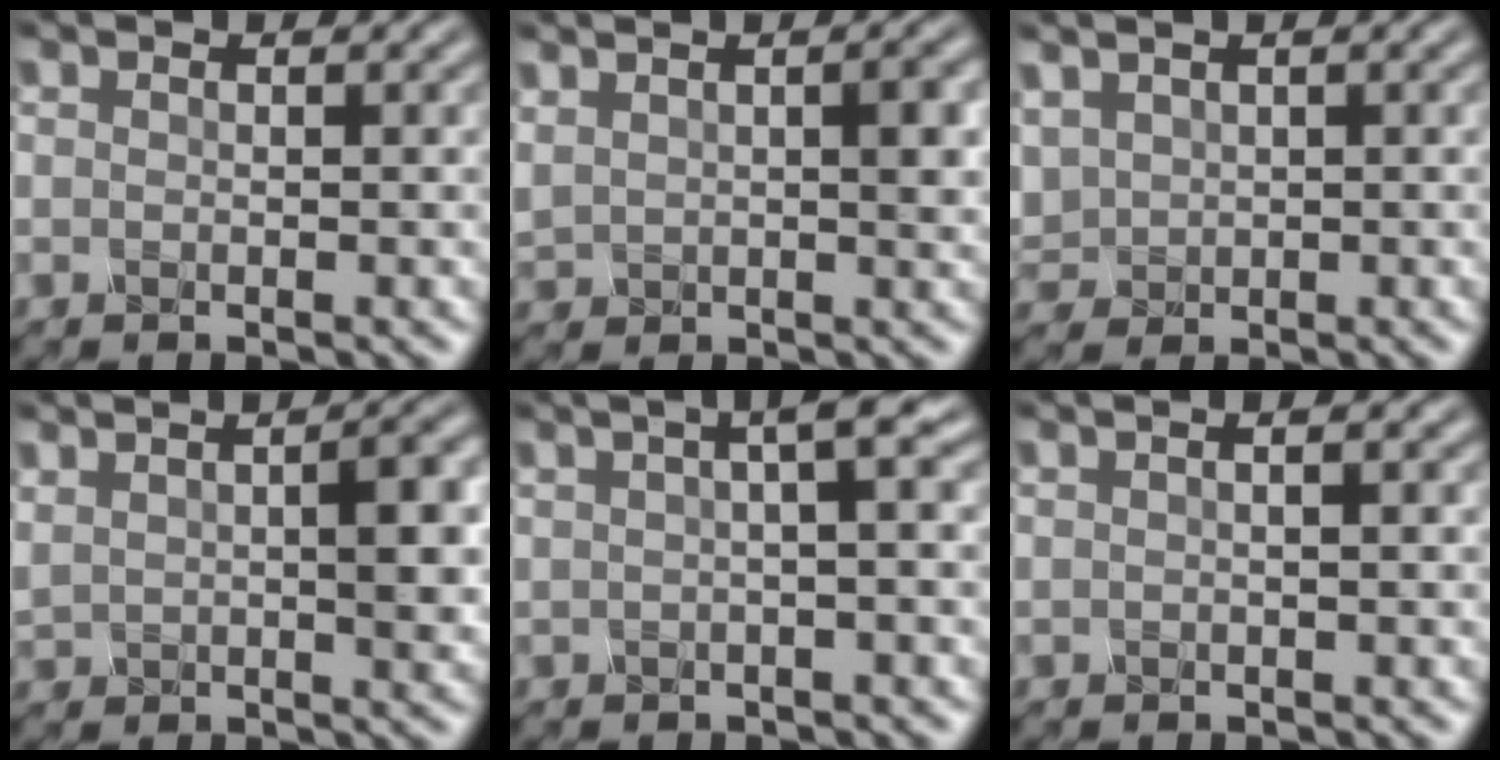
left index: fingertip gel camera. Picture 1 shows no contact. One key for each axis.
{"total": 3.8, "fx": 1.5, "fy": 1.8, "fz": 3.0, "tx": -0.063, "ty": 0.006, "tz": 0.030}
{"total": 2.6, "fx": 1.0, "fy": 2.1, "fz": 1.2, "tx": -0.038, "ty": 0.001, "tz": 0.023}
{"total": 5.2, "fx": 1.6, "fy": 2.2, "fz": 4.5, "tx": -0.080, "ty": 0.008, "tz": 0.031}
{"total": 3.4, "fx": 1.1, "fy": 0.8, "fz": 3.2, "tx": -0.039, "ty": 0.018, "tz": 0.013}
{"total": 2.0, "fx": 0.9, "fy": 0.8, "fz": 1.6, "tx": -0.012, "ty": 0.003, "tz": -0.001}